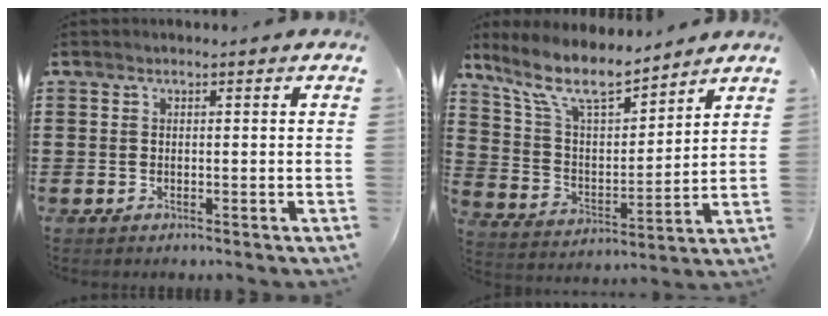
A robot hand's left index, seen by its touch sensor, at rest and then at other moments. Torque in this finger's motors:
{"motor_torque": [0.20, -0.23, 0.12, 0.03]}